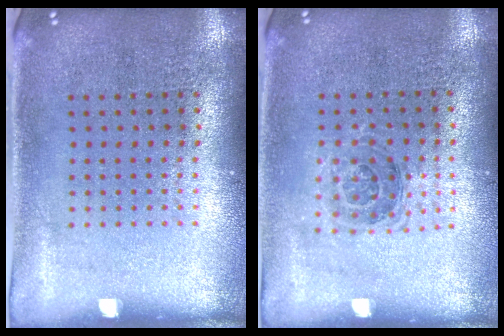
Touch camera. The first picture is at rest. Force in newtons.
{"total": 1.1, "press": 1.0, "slide": 0.4}